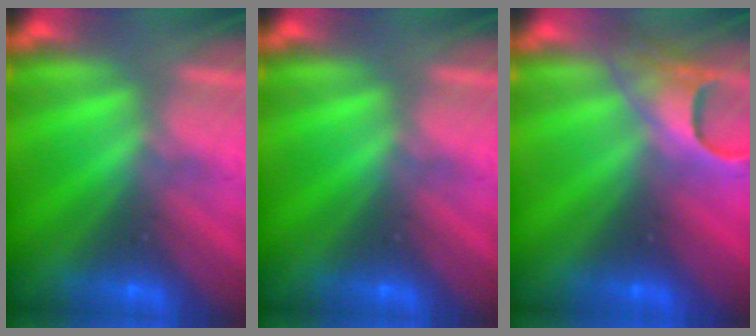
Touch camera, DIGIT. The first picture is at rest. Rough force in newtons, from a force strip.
{"total": 0.0}
{"total": 4.0}